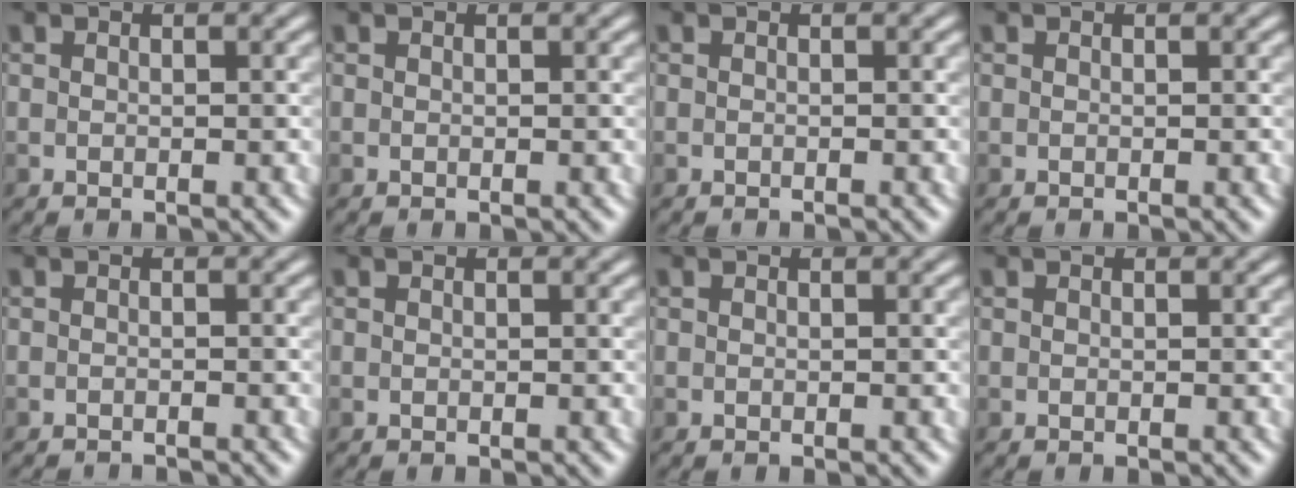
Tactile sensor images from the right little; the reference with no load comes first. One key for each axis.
{"total": 0.0}
{"total": 0.0}
{"total": 0.0}
{"total": 0.7, "fx": -0.6, "fy": -0.2, "fz": 0.0, "tx": 0.002, "ty": -0.002, "tz": -0.013}
{"total": 0.0}
{"total": 0.0}
{"total": 0.0}